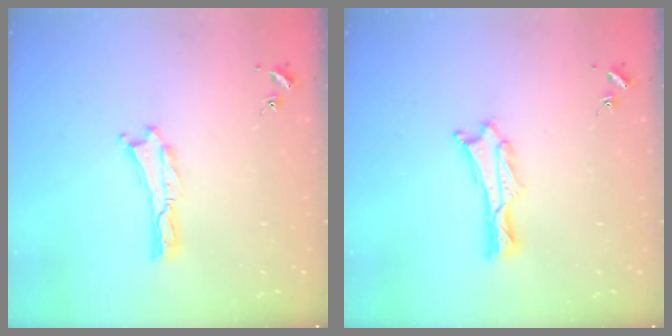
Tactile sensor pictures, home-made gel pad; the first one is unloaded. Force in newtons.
{"total": 0.8, "press": 0.7, "slide": 0.2}